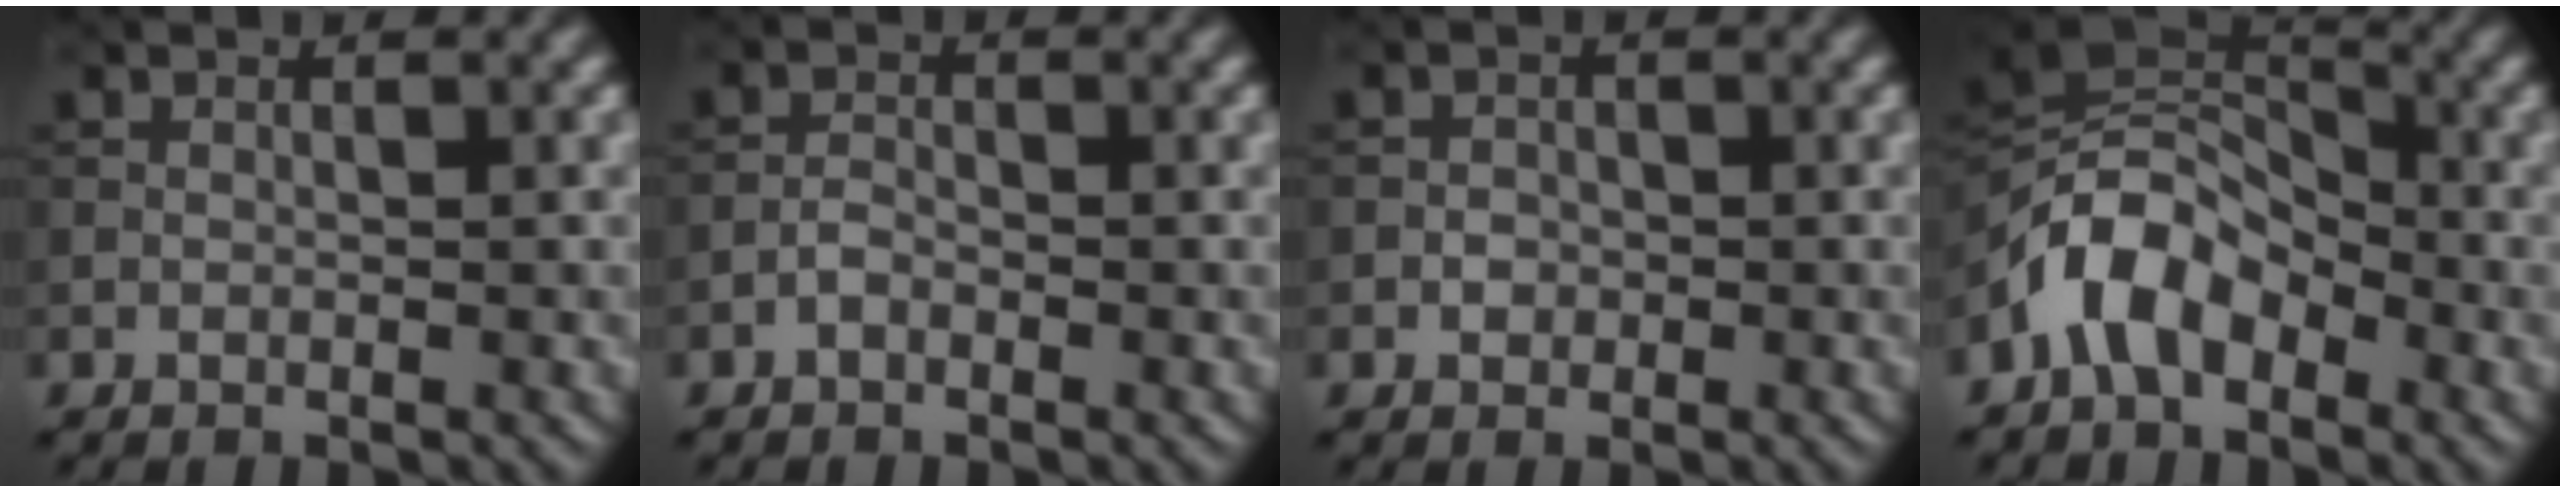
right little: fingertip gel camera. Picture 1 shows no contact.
{"total": 1.2, "force": [-0.8, 0.6, 0.6], "torque": [-0.012, 0.004, -0.020]}
{"total": 1.2, "force": [-0.4, 1.0, 0.4], "torque": [-0.001, 0.000, -0.009]}
{"total": 7.0, "force": [-3.5, 4.2, 4.3], "torque": [-0.075, 0.012, -0.081]}